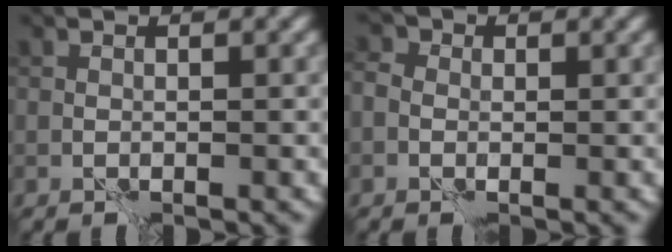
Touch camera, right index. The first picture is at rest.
{"total": 2.1, "force": [0.2, 1.9, 1.0], "torque": [-0.008, 0.009, -0.015]}